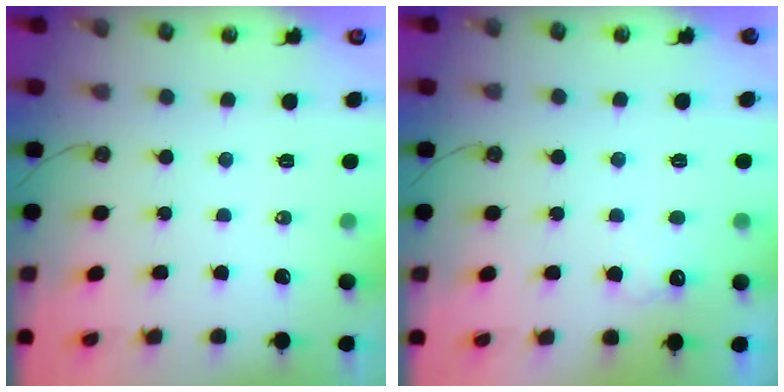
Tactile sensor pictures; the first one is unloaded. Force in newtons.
{"total": 5.9, "press": 5.8, "slide": 1.2}